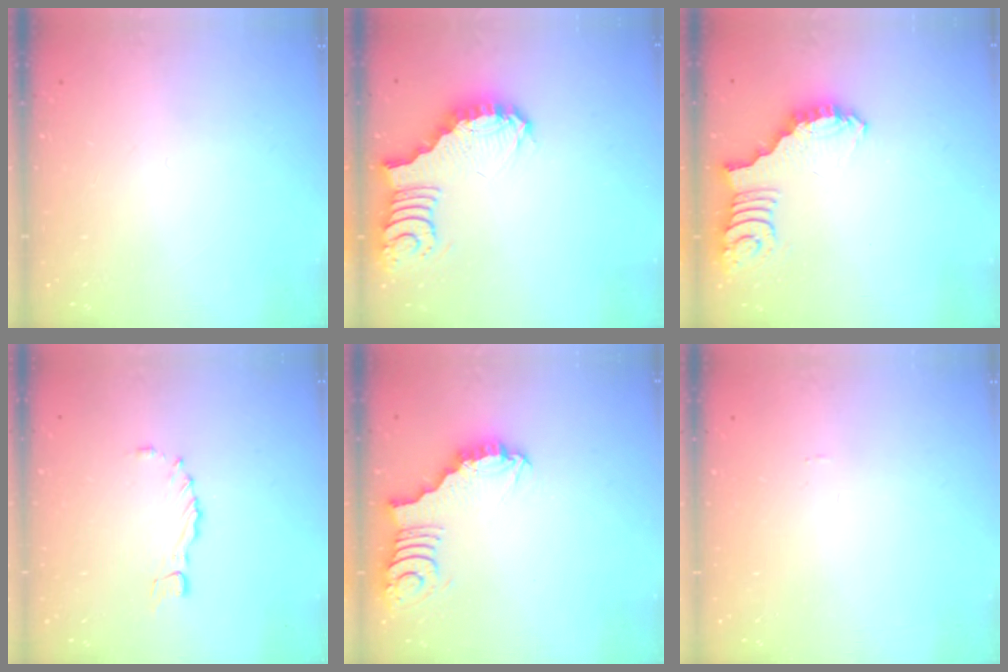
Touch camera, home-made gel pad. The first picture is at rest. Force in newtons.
{"total": 3.7, "press": 3.6, "slide": 0.6}
{"total": 2.6, "press": 2.5, "slide": 0.5}
{"total": 1.8, "press": 1.7, "slide": 0.3}
{"total": 3.0, "press": 3.0, "slide": 0.0}
{"total": 1.0, "press": 1.0, "slide": 0.0}